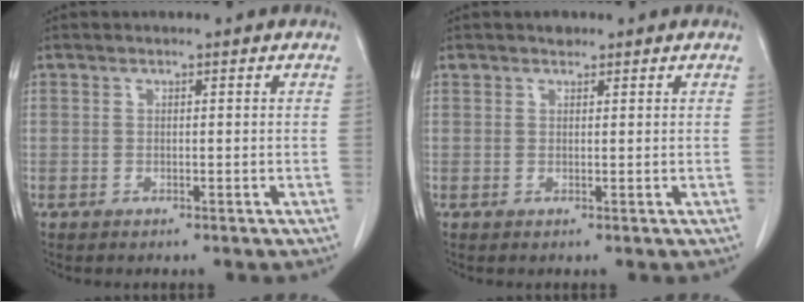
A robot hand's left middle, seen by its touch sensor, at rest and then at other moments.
{"total": 1.1, "force": [0.9, 0.6, 0.2], "torque": [-0.006, 0.008, 0.014]}